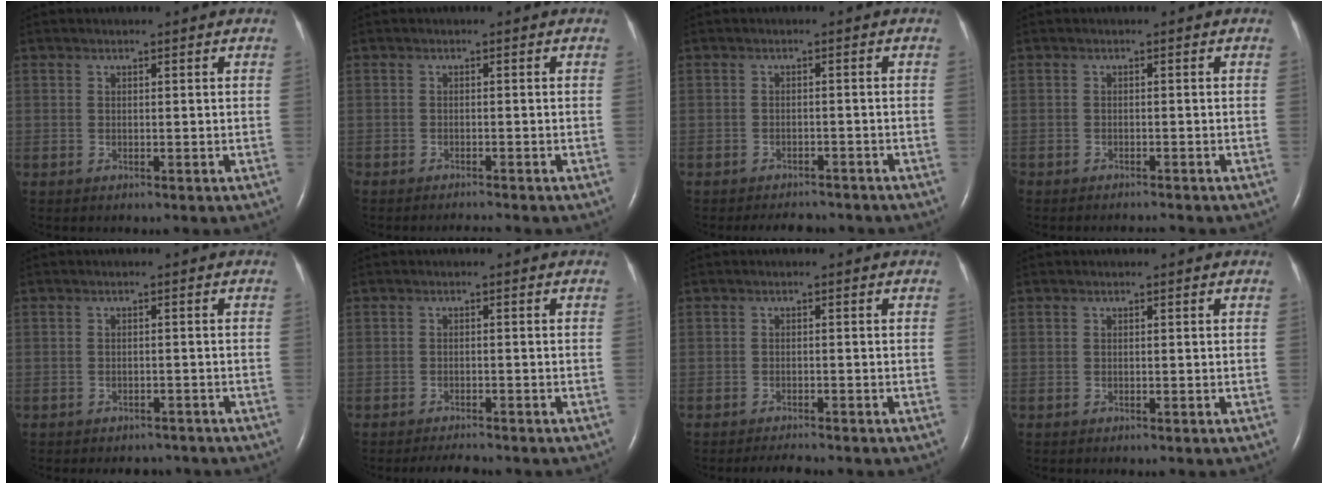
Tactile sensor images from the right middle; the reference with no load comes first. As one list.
[{"total": 1.5, "force": [-1.5, -0.3, 0.2], "torque": [-0.006, -0.008, -0.022]}, {"total": 5.3, "force": [-4.8, 1.7, 1.3], "torque": [-0.020, -0.004, -0.062]}, {"total": 1.4, "force": [-1.4, -0.1, 0.0], "torque": [0.000, -0.006, -0.019]}, {"total": 4.0, "force": [-3.5, 1.8, 0.6], "torque": [-0.010, 0.003, -0.042]}, {"total": 3.1, "force": [-2.9, 0.3, 1.1], "torque": [-0.022, -0.010, -0.043]}, {"total": 2.7, "force": [-2.5, 0.1, 0.9], "torque": [-0.022, -0.010, -0.036]}, {"total": 0.0}]